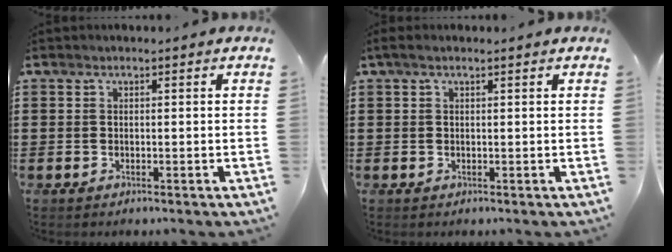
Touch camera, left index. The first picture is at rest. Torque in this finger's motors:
{"motor_torque": [1.76, -0.39, -0.22, -0.02]}